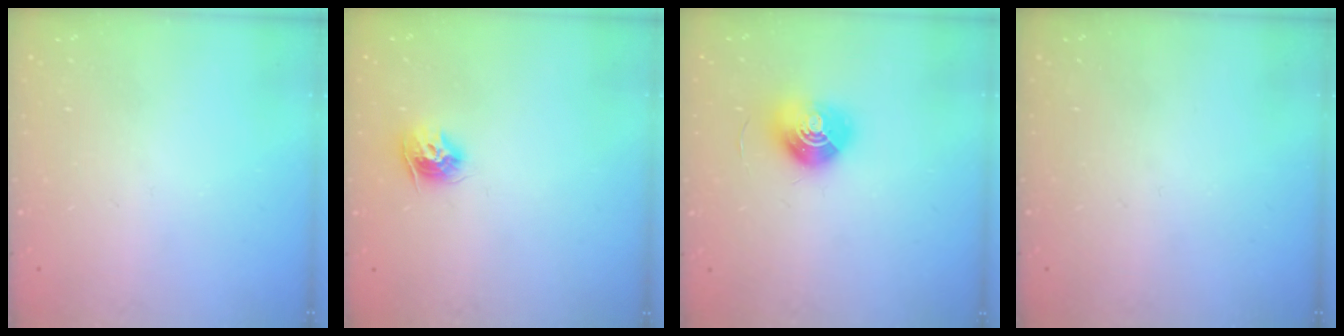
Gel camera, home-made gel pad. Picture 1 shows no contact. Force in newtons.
{"total": 9.6, "press": 9.6, "slide": 0.7}
{"total": 10.0, "press": 10.0, "slide": 0.4}
{"total": 0.0}